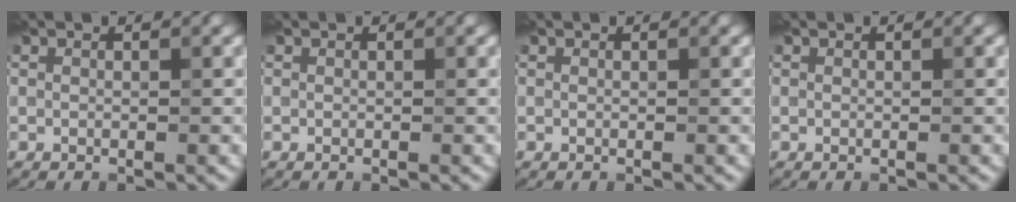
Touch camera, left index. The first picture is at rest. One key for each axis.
{"total": 0.0}
{"total": 0.0}
{"total": 0.0}